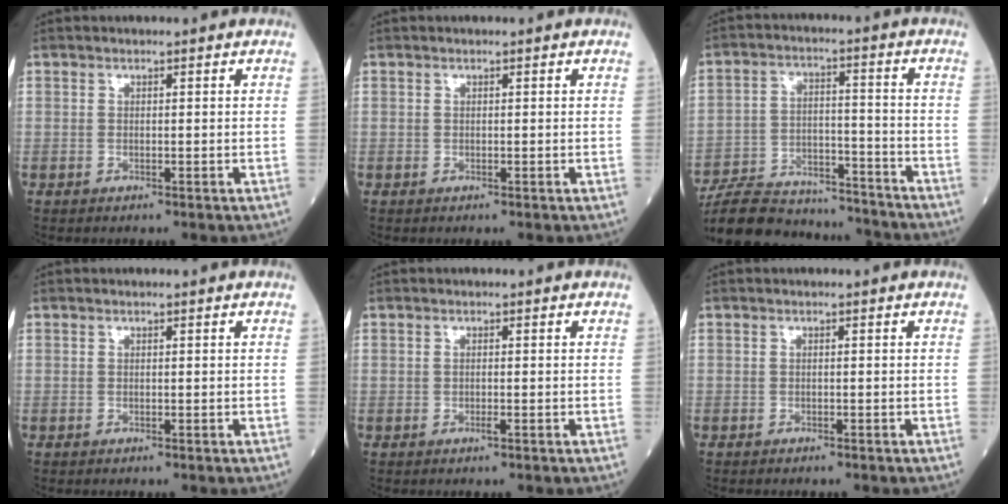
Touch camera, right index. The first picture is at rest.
{"total": 0.0}
{"total": 19.0, "force": [-17.8, 4.4, 4.9], "torque": [-0.114, 0.009, -0.272]}
{"total": 0.0}
{"total": 0.7, "force": [-0.3, 0.0, 0.6], "torque": [-0.014, -0.002, -0.004]}
{"total": 0.8, "force": [-0.8, 0.2, 0.3], "torque": [-0.007, -0.001, -0.010]}